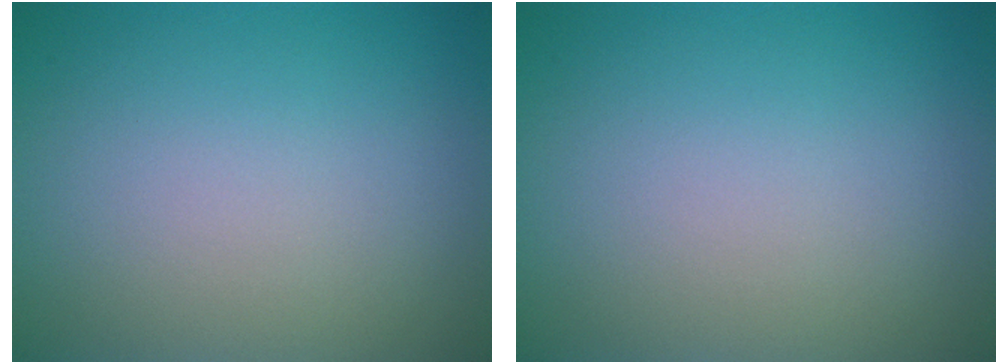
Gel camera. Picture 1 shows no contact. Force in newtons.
{"total": 0.0}